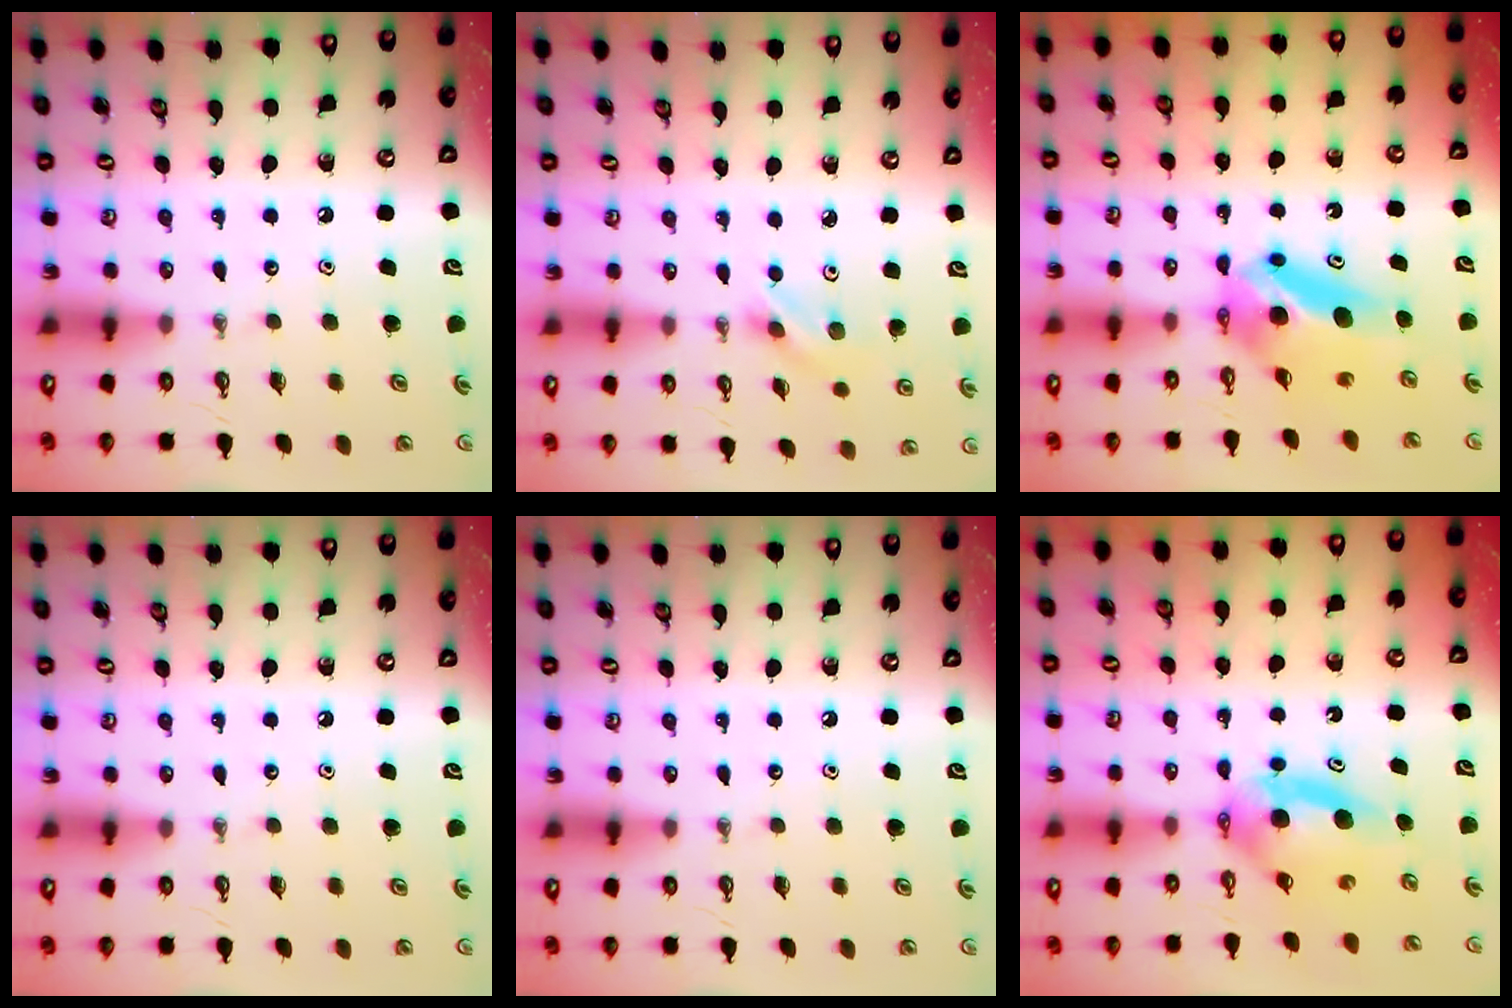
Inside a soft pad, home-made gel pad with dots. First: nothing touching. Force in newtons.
{"total": 2.0, "press": 1.9, "slide": 0.4}
{"total": 6.5, "press": 6.2, "slide": 2.0}
{"total": 0.0}
{"total": 0.0}
{"total": 7.5, "press": 5.9, "slide": 4.6}